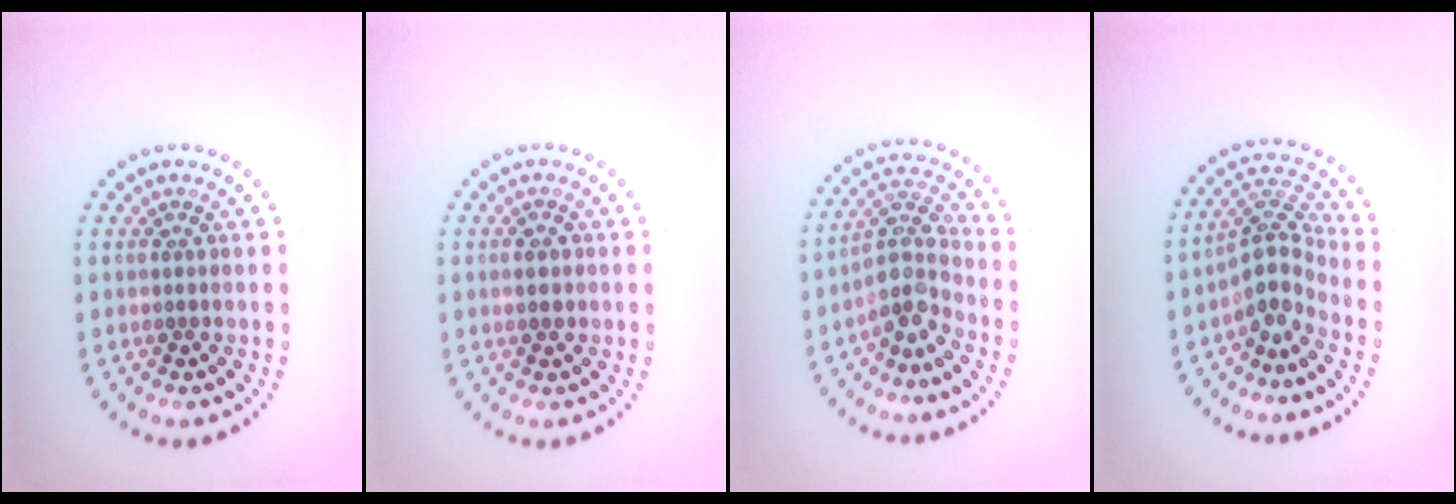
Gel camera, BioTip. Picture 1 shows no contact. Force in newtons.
{"total": 1.8, "press": 1.8, "slide": 0.2}
{"total": 3.8, "press": 2.8, "slide": 2.6}
{"total": 3.6, "press": 2.6, "slide": 2.5}